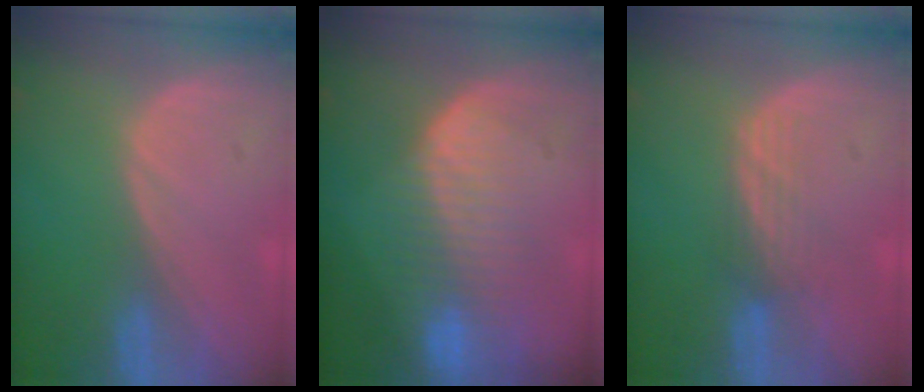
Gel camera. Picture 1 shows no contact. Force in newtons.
{"total": 8.5, "press": 7.4, "slide": 4.3}
{"total": 3.2, "press": 2.7, "slide": 1.7}